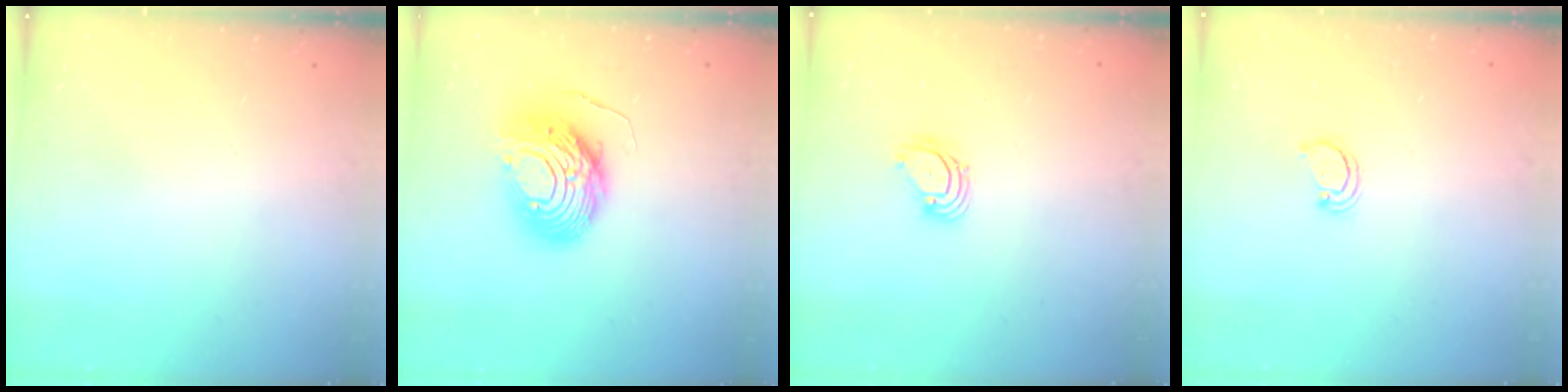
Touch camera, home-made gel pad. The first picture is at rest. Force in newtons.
{"total": 12.9, "press": 12.8, "slide": 1.3}
{"total": 3.2, "press": 3.2, "slide": 0.3}
{"total": 2.2, "press": 2.2, "slide": 0.1}